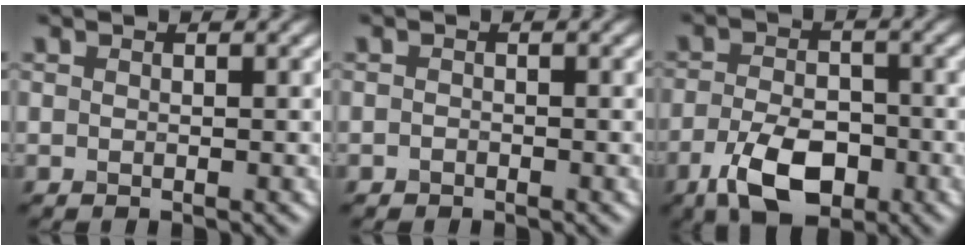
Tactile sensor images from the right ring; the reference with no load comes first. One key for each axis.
{"total": 0.5, "fx": -0.4, "fy": 0.3, "fz": 0.1, "tx": 0.001, "ty": -0.003, "tz": -0.008}
{"total": 6.0, "fx": -3.1, "fy": 3.1, "fz": 4.1, "tx": -0.080, "ty": -0.006, "tz": -0.060}